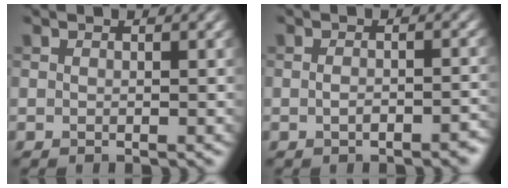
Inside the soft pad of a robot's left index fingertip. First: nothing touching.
{"total": 2.3, "force": [-1.0, 0.9, 1.8], "torque": [-0.032, 0.001, -0.012]}